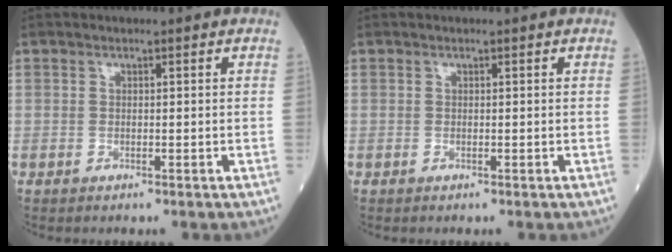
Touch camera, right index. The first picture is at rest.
{"total": 0.0}